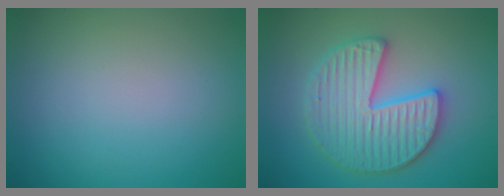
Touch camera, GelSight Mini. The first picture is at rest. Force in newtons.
{"total": 6.0, "press": 5.9, "slide": 1.0}